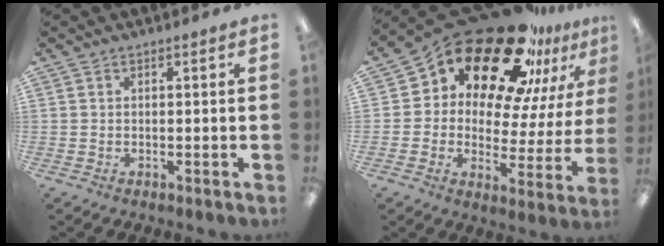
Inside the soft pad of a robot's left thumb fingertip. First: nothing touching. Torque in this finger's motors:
{"motor_torque": [0.22, 1.53, 1.68, -1.09, 0.14]}